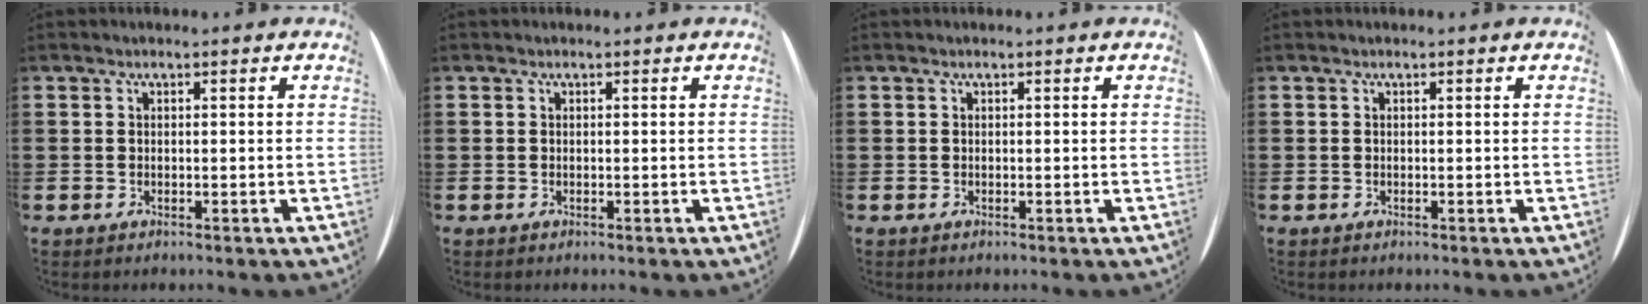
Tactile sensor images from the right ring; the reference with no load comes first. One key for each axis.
{"total": 0.0}
{"total": 0.0}
{"total": 0.0}